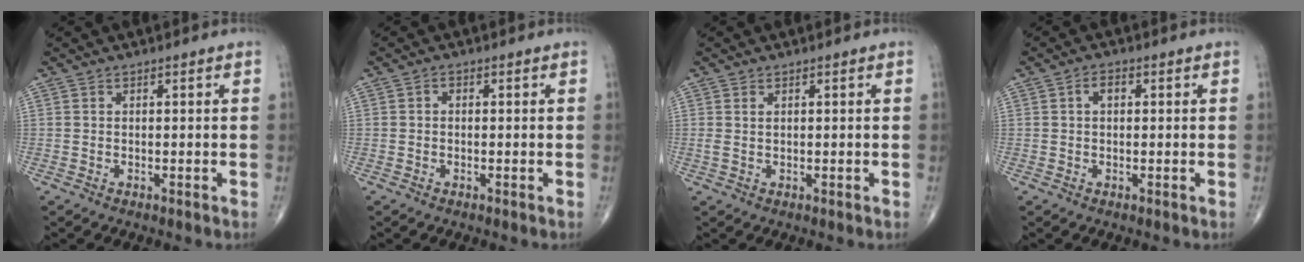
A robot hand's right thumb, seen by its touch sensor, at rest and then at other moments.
{"total": 0.9, "force": [0.0, 0.7, 0.6], "torque": [-0.006, 0.002, -0.005]}
{"total": 1.5, "force": [0.5, 0.7, 1.2], "torque": [-0.033, 0.006, 0.014]}
{"total": 2.4, "force": [0.4, 1.5, 1.8], "torque": [-0.030, 0.009, 0.005]}